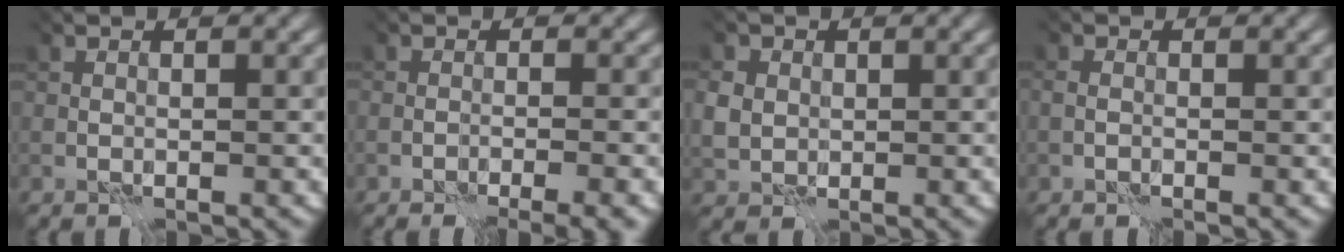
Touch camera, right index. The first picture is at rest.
{"total": 3.1, "force": [-1.6, 1.1, 2.5], "torque": [-0.014, -0.001, -0.022]}
{"total": 2.7, "force": [0.6, 2.5, 0.9], "torque": [-0.040, 0.007, 0.011]}
{"total": 0.7, "force": [-0.4, 0.5, 0.4], "torque": [-0.006, 0.002, -0.009]}